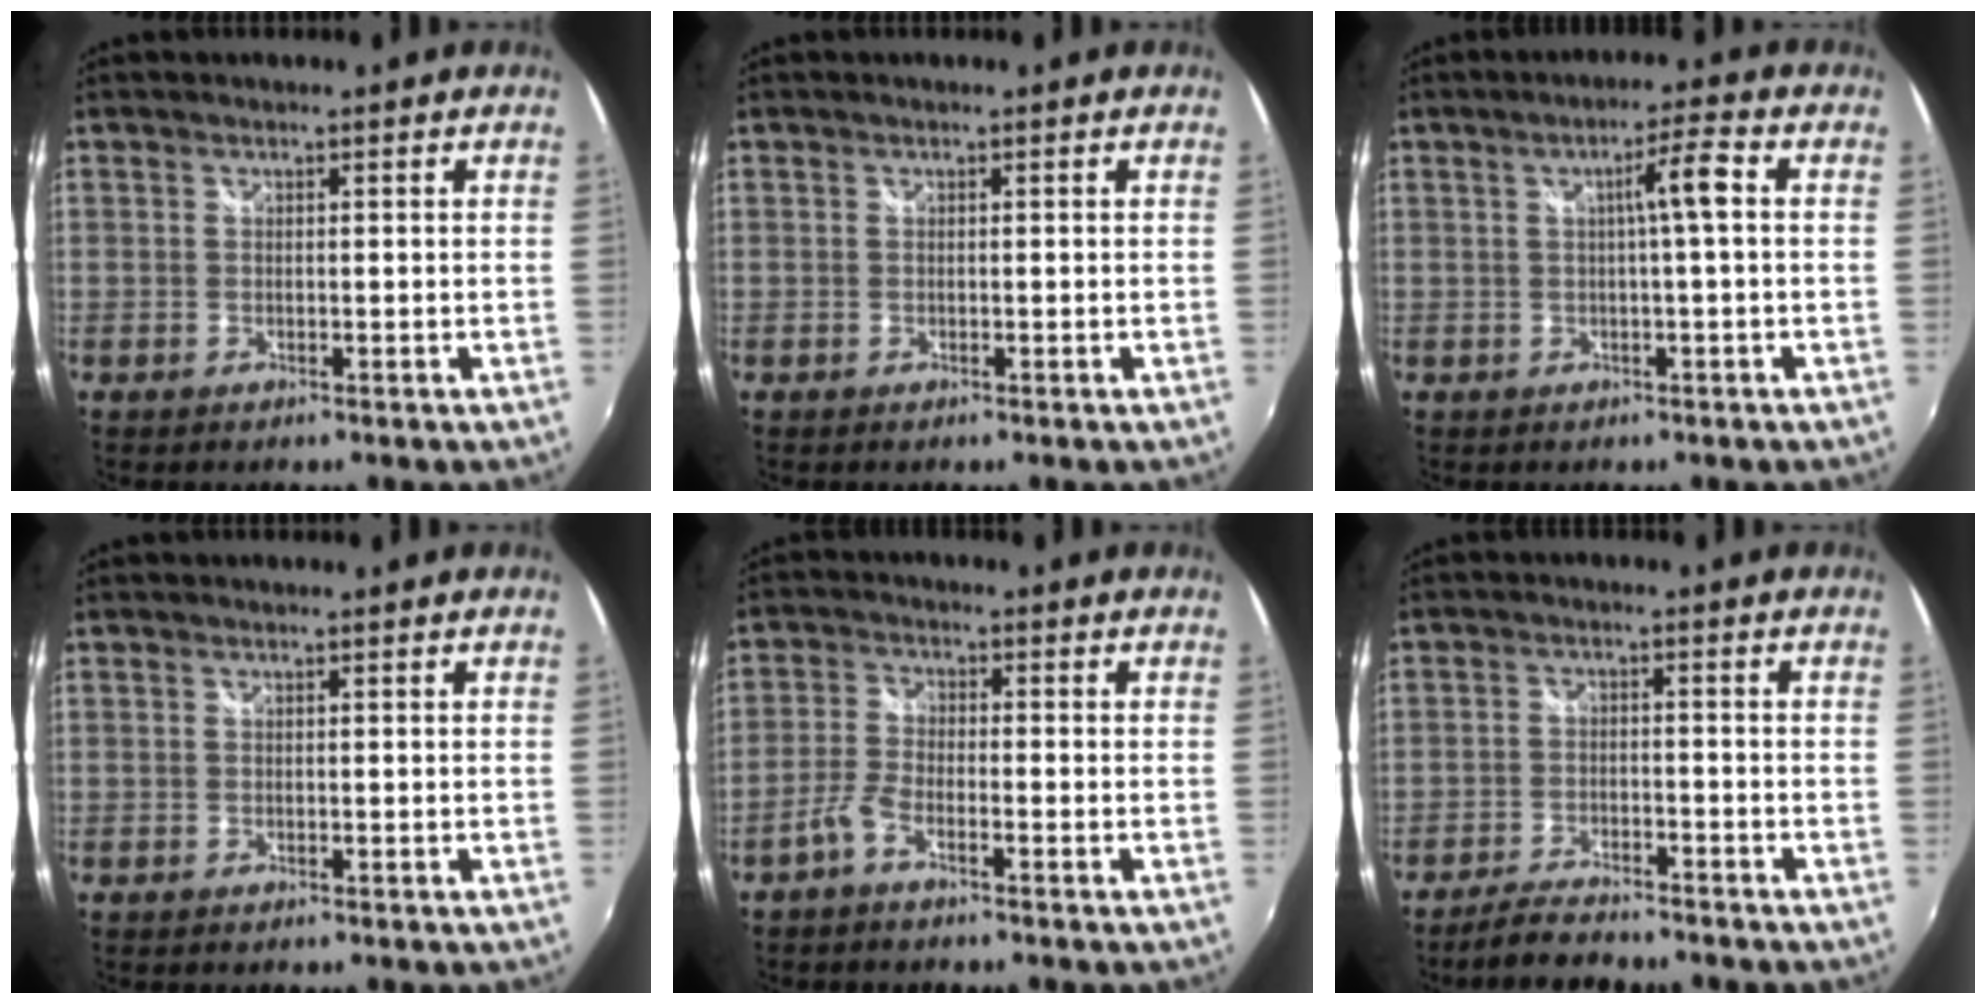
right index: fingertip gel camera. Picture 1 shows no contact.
{"total": 0.0}
{"total": 4.6, "force": [0.4, -0.4, 4.5], "torque": [-0.078, 0.009, 0.010]}
{"total": 0.0}
{"total": 3.5, "force": [-2.4, 0.9, 2.4], "torque": [-0.068, 0.007, -0.052]}
{"total": 7.6, "force": [-6.8, 1.7, 3.0], "torque": [-0.082, -0.011, -0.113]}